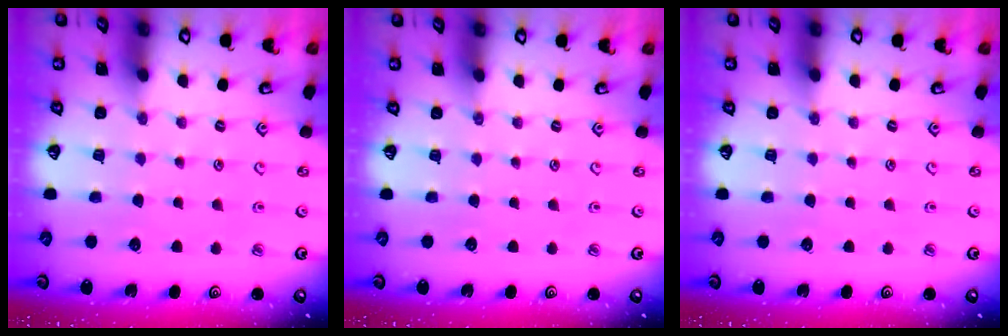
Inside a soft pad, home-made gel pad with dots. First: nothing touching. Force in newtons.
{"total": 0.0}
{"total": 0.0}